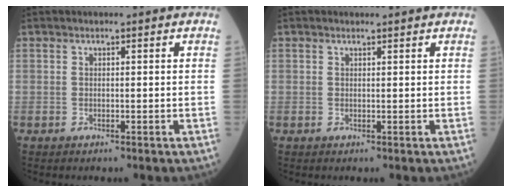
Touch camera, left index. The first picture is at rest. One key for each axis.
{"total": 0.6, "fx": 0.6, "fy": 0.0, "fz": 0.0, "tx": -0.009, "ty": -0.002, "tz": 0.008}